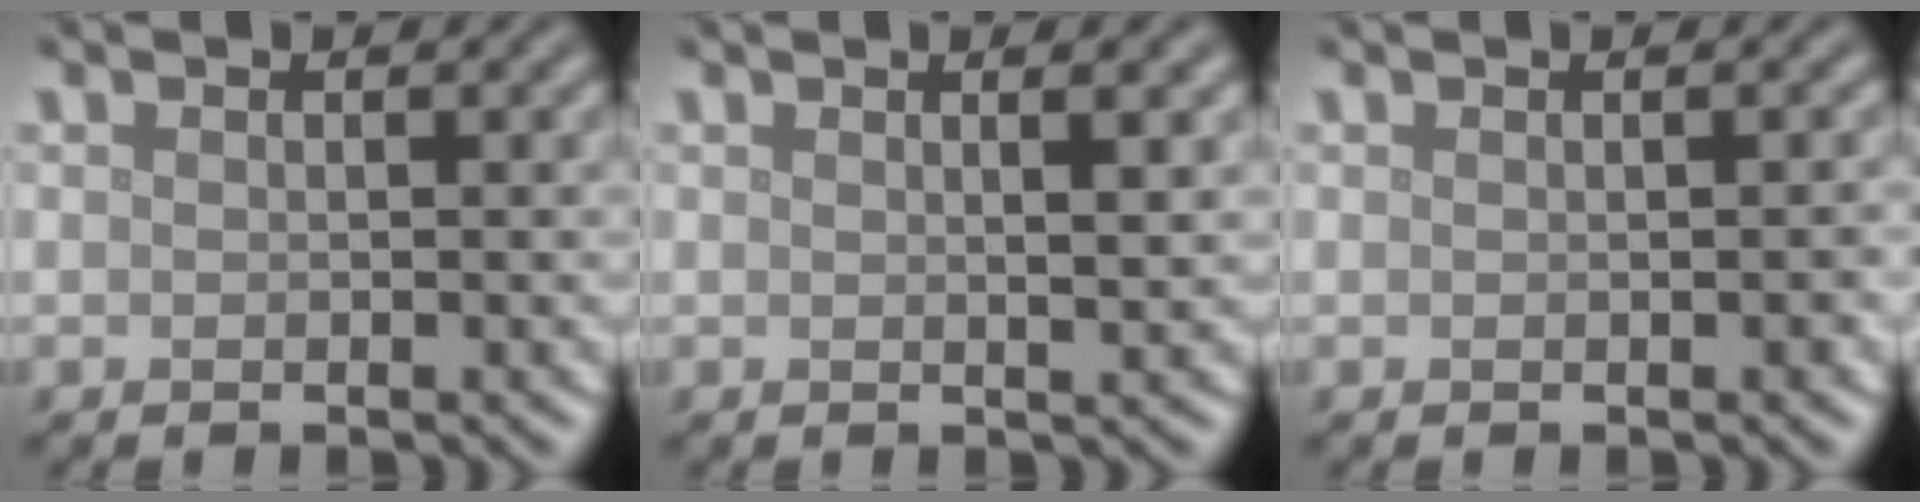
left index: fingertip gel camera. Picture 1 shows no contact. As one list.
[{"total": 2.1, "force": [0.7, 0.6, 1.9], "torque": [-0.021, 0.002, 0.003]}, {"total": 0.6, "force": [-0.1, 0.1, 0.6], "torque": [-0.006, 0.001, -0.002]}]